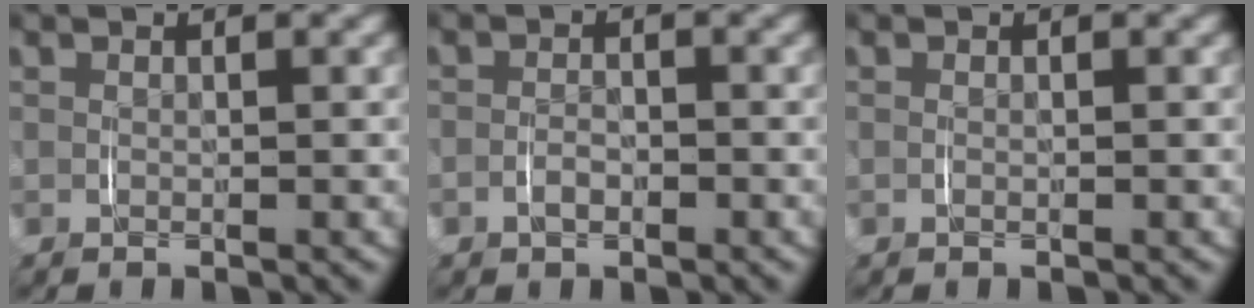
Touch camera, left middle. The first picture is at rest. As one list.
[{"total": 1.3, "force": [-0.7, 0.9, 0.6], "torque": [-0.011, 0.000, -0.015]}, {"total": 0.0}]